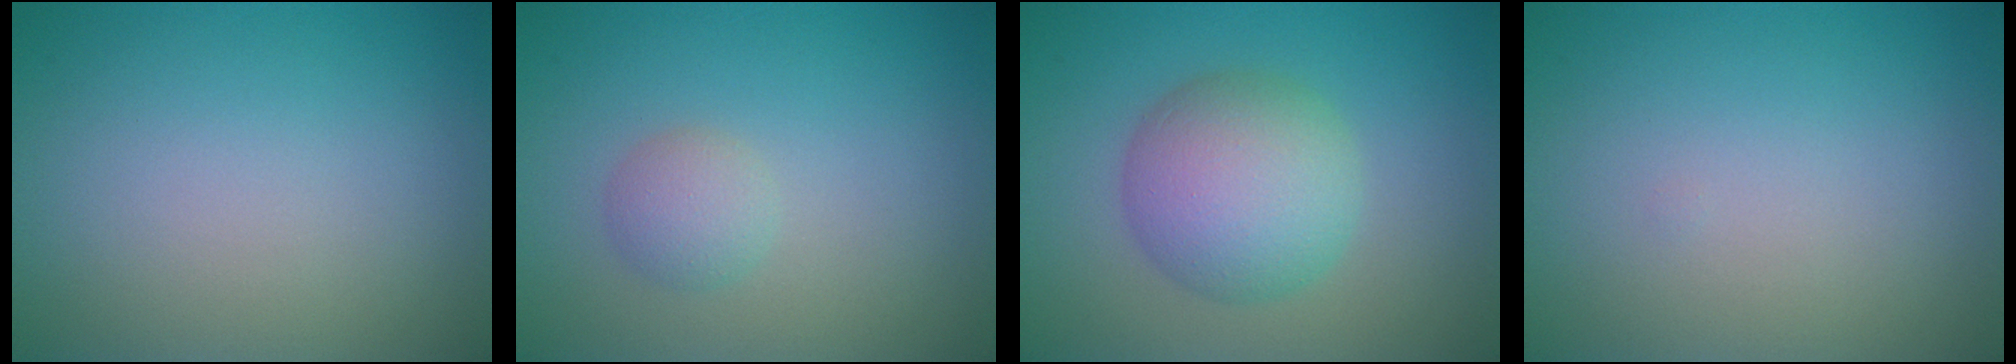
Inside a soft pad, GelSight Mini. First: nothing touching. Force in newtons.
{"total": 1.8, "press": 1.8, "slide": 0.0}
{"total": 6.3, "press": 6.3, "slide": 0.1}
{"total": 0.0}